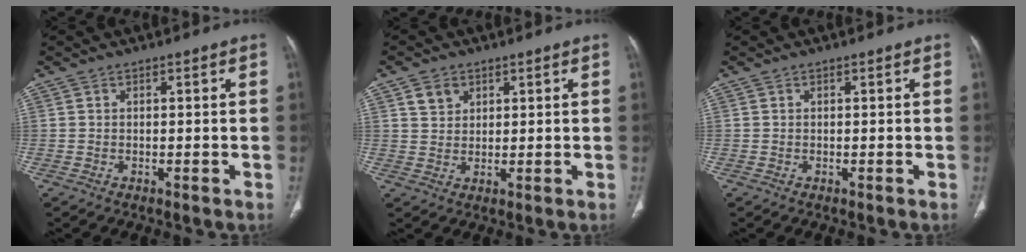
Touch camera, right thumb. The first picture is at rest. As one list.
[{"total": 3.7, "force": [2.0, 2.9, 1.4], "torque": [-0.010, -0.011, 0.040]}, {"total": 0.0}]